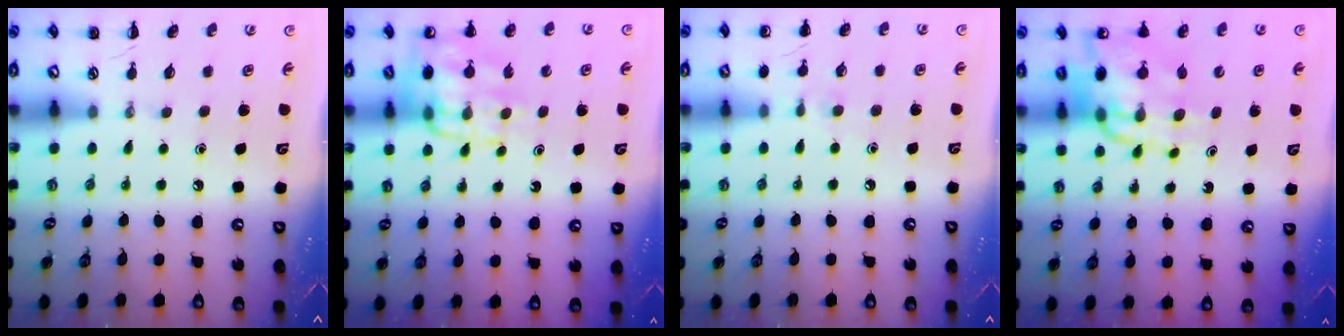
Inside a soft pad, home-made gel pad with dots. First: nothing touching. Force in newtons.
{"total": 12.5, "press": 12.3, "slide": 2.5}
{"total": 6.2, "press": 5.9, "slide": 1.9}
{"total": 13.1, "press": 12.5, "slide": 4.1}